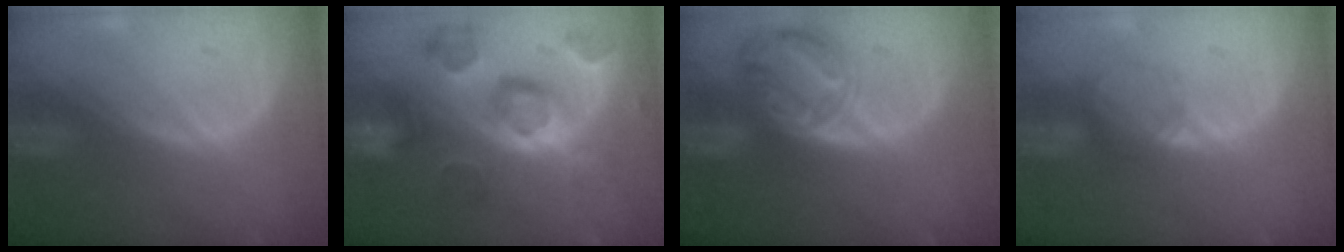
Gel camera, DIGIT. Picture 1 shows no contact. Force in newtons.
{"total": 11.3, "press": 10.0, "slide": 5.3}
{"total": 8.2, "press": 7.1, "slide": 4.2}
{"total": 2.2, "press": 2.2, "slide": 0.2}